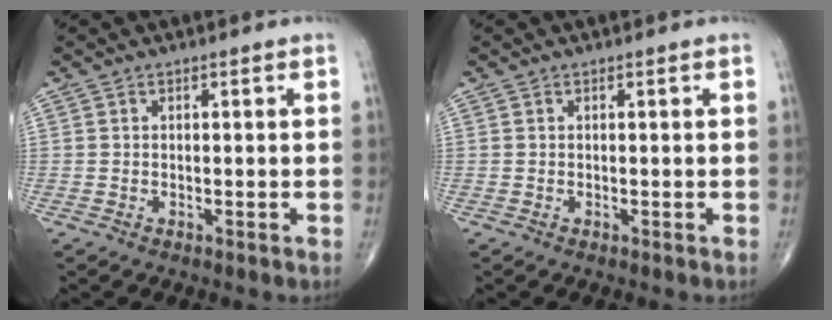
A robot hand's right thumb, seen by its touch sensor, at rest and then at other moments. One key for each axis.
{"total": 0.0}